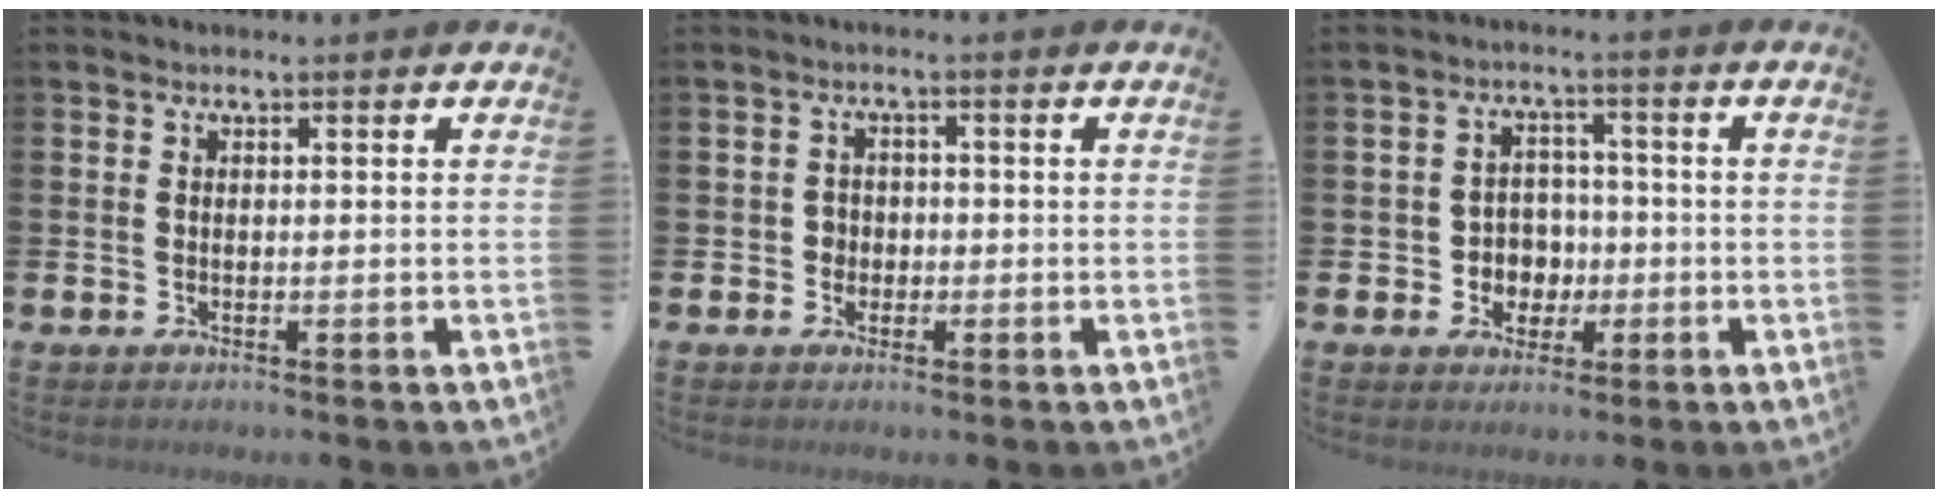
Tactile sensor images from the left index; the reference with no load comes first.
{"total": 1.9, "force": [-0.6, 1.8, 0.3], "torque": [-0.007, 0.005, -0.018]}
{"total": 4.1, "force": [-0.5, 4.0, 0.7], "torque": [-0.017, -0.004, -0.017]}